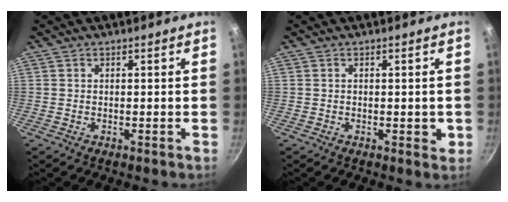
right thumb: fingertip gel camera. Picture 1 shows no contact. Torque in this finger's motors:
{"motor_torque": [1.33, 0.91, 0.85, -0.52, 0.23]}